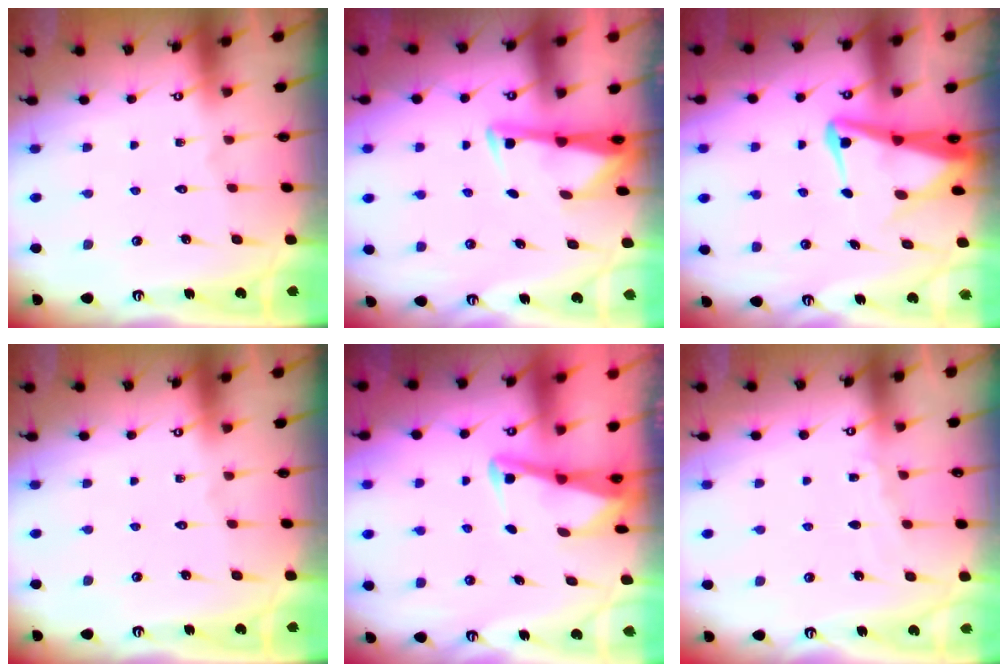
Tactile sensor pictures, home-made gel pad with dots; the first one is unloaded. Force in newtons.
{"total": 2.9, "press": 2.9, "slide": 0.4}
{"total": 5.8, "press": 5.8, "slide": 0.5}
{"total": 0.0}
{"total": 3.0, "press": 3.0, "slide": 0.5}
{"total": 4.1, "press": 4.0, "slide": 0.5}